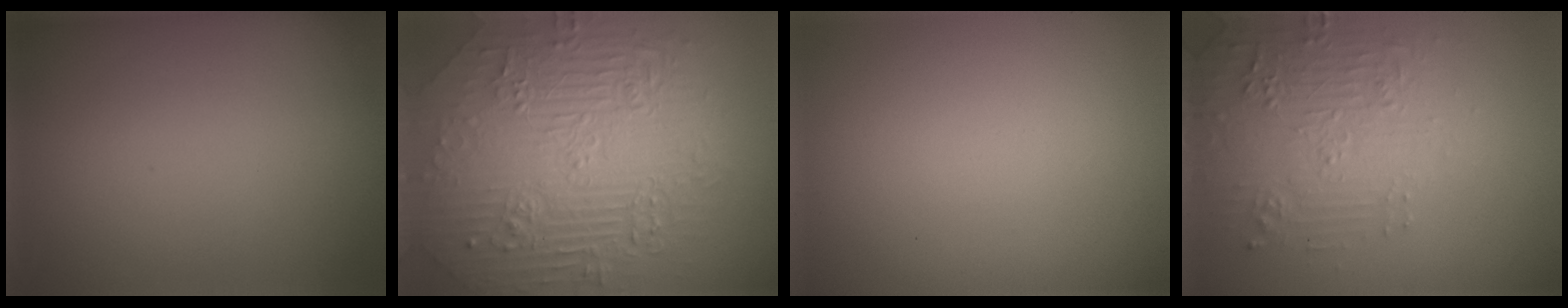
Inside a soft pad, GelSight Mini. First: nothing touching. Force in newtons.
{"total": 10.9, "press": 7.2, "slide": 8.3}
{"total": 0.0}
{"total": 4.7, "press": 4.6, "slide": 1.0}